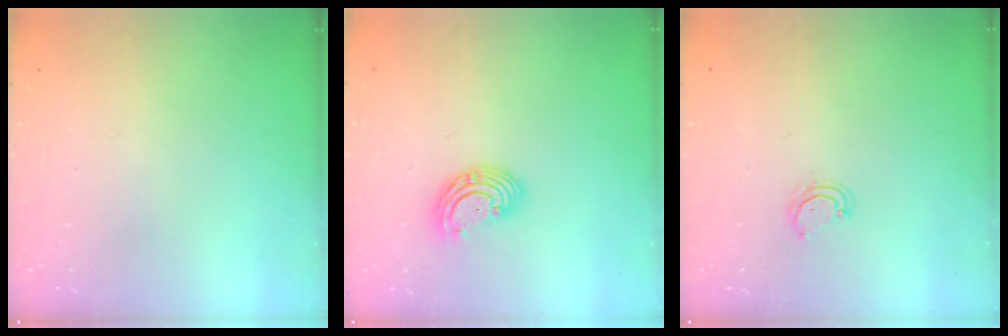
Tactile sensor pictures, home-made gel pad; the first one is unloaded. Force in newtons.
{"total": 6.2, "press": 6.1, "slide": 0.9}
{"total": 4.0, "press": 4.0, "slide": 0.3}